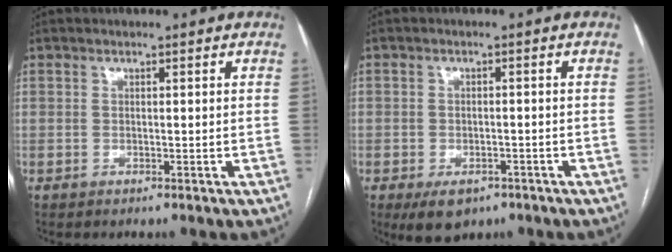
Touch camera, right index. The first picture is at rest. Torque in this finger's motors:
{"motor_torque": [-0.21, -0.17, -0.72, -0.21]}